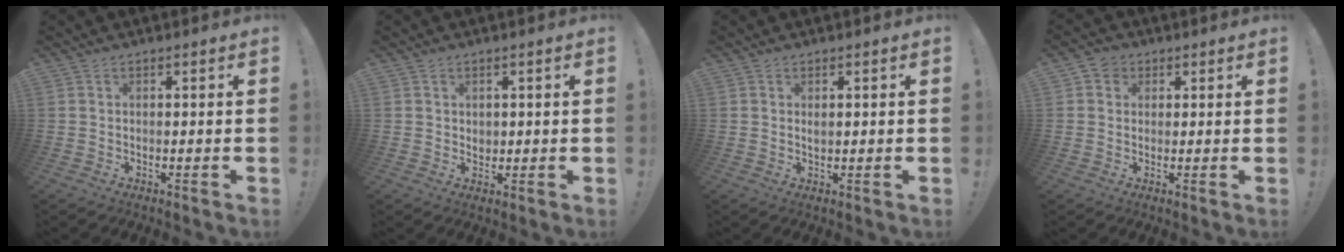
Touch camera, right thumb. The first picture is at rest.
{"total": 2.3, "force": [1.0, 2.0, 0.5], "torque": [0.000, -0.001, 0.016]}
{"total": 1.1, "force": [0.5, 0.6, 0.8], "torque": [-0.011, 0.000, 0.008]}
{"total": 3.7, "force": [1.3, 3.3, 1.1], "torque": [-0.012, -0.001, 0.023]}